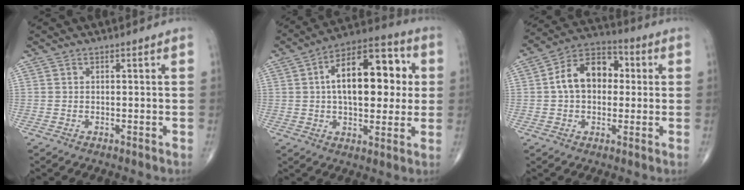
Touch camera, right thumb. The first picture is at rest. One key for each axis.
{"total": 19.2, "fx": 2.8, "fy": 10.0, "fz": 16.2, "tx": -0.213, "ty": 0.022, "tz": 0.036}
{"total": 12.5, "fx": 1.2, "fy": 8.6, "fz": 9.0, "tx": -0.125, "ty": 0.031, "tz": 0.010}